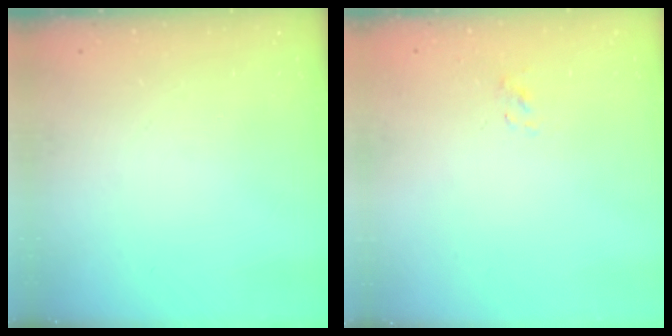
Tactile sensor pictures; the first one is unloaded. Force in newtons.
{"total": 0.8, "press": 0.5, "slide": 0.6}